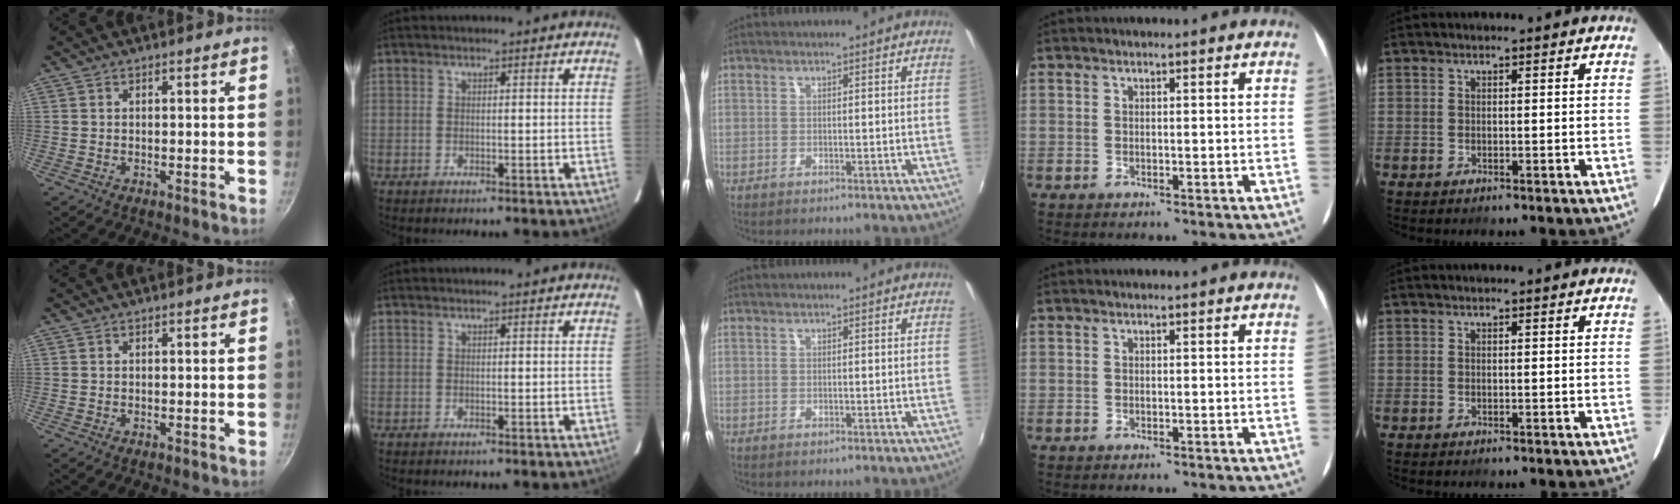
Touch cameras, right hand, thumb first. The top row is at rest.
{}